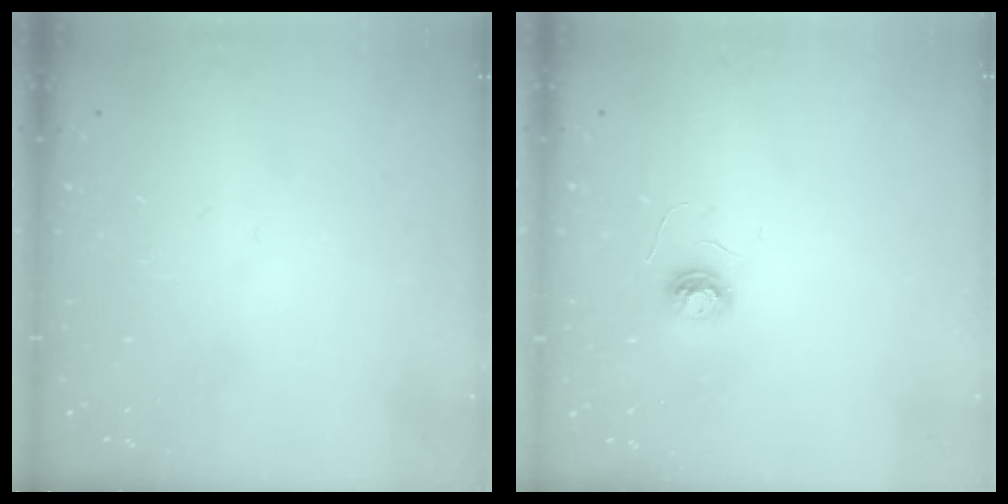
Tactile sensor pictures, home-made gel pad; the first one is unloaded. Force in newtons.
{"total": 3.4, "press": 3.4, "slide": 0.3}